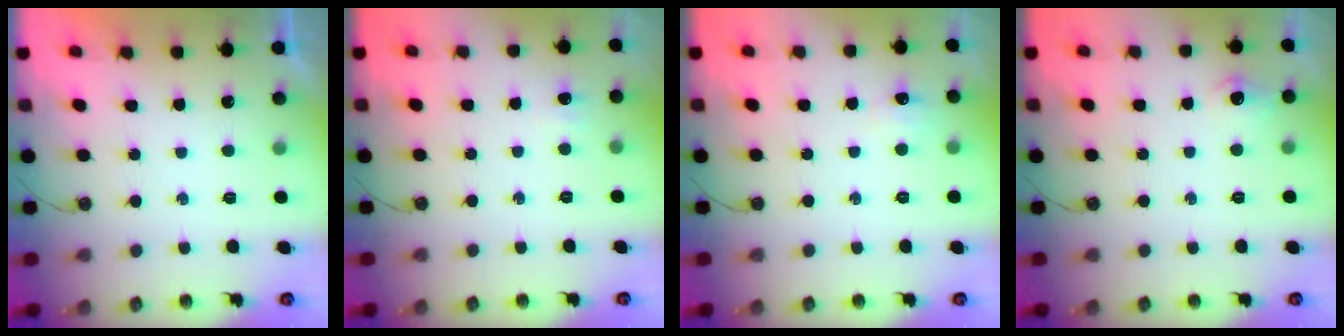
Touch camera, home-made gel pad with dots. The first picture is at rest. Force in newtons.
{"total": 3.6, "press": 3.5, "slide": 0.8}
{"total": 6.6, "press": 6.5, "slide": 0.8}
{"total": 6.9, "press": 6.8, "slide": 0.9}